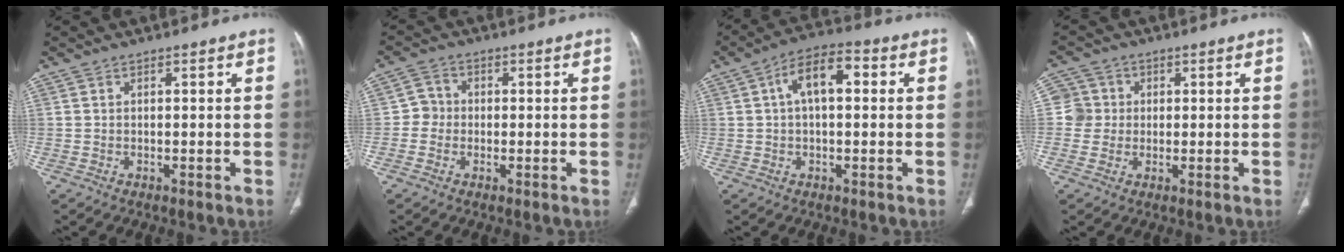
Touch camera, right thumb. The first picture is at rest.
{"total": 3.4, "force": [-0.5, 3.2, 1.0], "torque": [0.003, 0.010, -0.020]}
{"total": 9.0, "force": [1.8, 4.6, 7.6], "torque": [-0.125, 0.029, 0.022]}
{"total": 4.7, "force": [0.4, 4.6, 0.2], "torque": [0.027, 0.008, 0.002]}